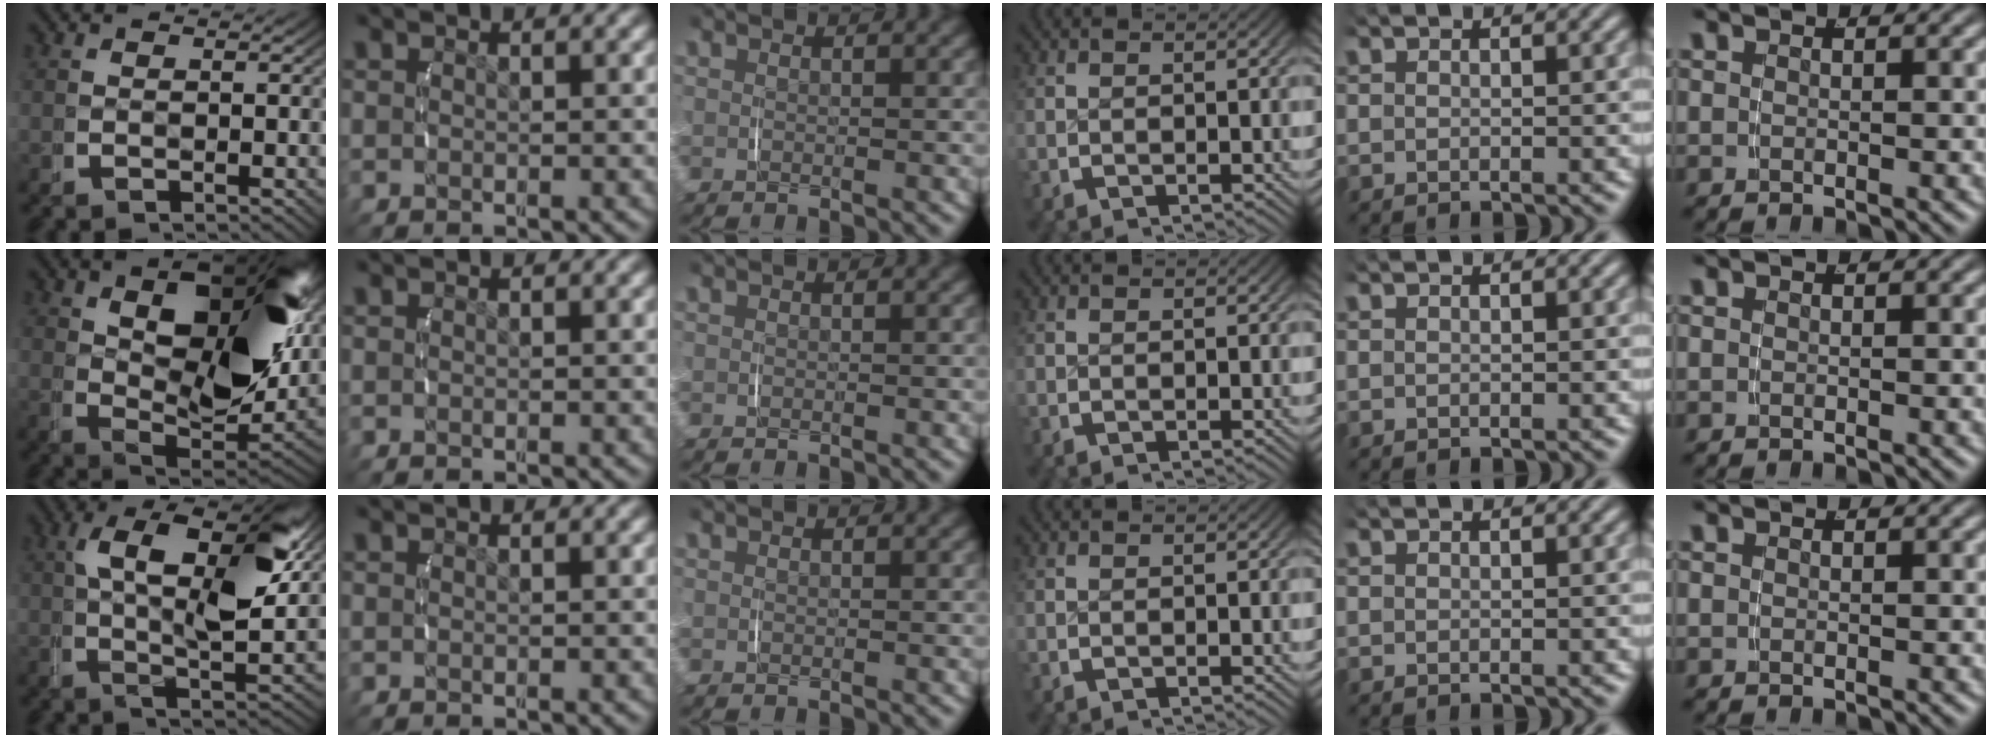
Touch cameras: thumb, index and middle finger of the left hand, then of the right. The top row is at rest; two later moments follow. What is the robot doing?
{"motion": "lift_and_place", "object": "jar lid"}